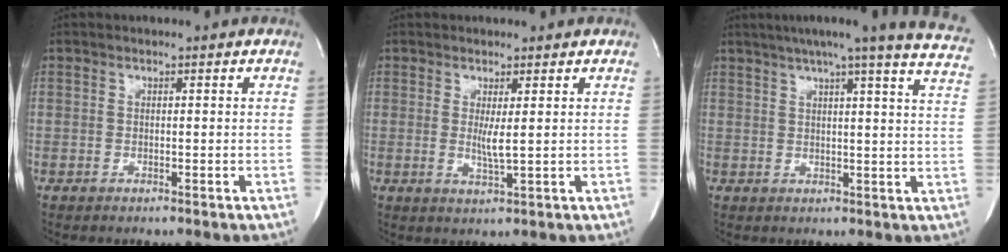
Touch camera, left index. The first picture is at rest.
{"total": 2.5, "force": [0.4, 0.0, 2.5], "torque": [-0.055, -0.009, 0.011]}
{"total": 21.4, "force": [18.0, -0.1, 11.5], "torque": [-0.170, -0.026, 0.207]}